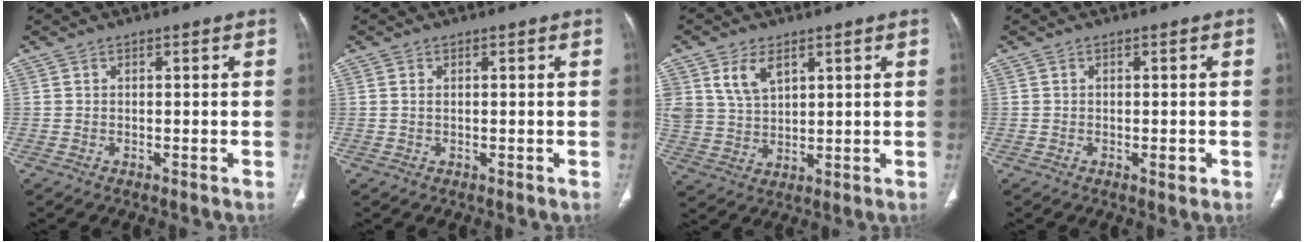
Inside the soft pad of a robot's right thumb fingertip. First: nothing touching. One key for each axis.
{"total": 0.8, "fx": 0.2, "fy": 0.5, "fz": 0.6, "tx": -0.018, "ty": 0.003, "tz": 0.005}
{"total": 7.5, "fx": 3.8, "fy": 4.7, "fz": 4.3, "tx": -0.071, "ty": -0.018, "tz": 0.083}
{"total": 1.5, "fx": -0.5, "fy": 0.6, "fz": 1.3, "tx": -0.015, "ty": -0.002, "tz": -0.005}